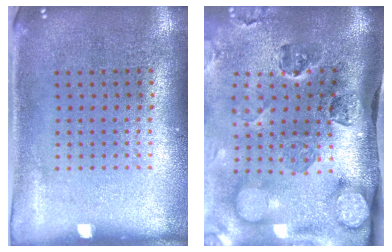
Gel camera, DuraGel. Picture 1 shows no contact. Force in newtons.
{"total": 4.7, "press": 3.4, "slide": 3.3}